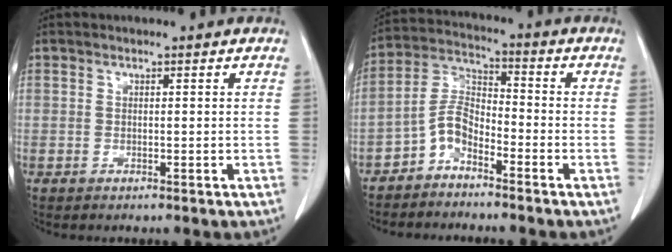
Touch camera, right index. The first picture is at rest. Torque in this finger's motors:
{"motor_torque": [0.32, -0.28, 0.01, 0.00]}